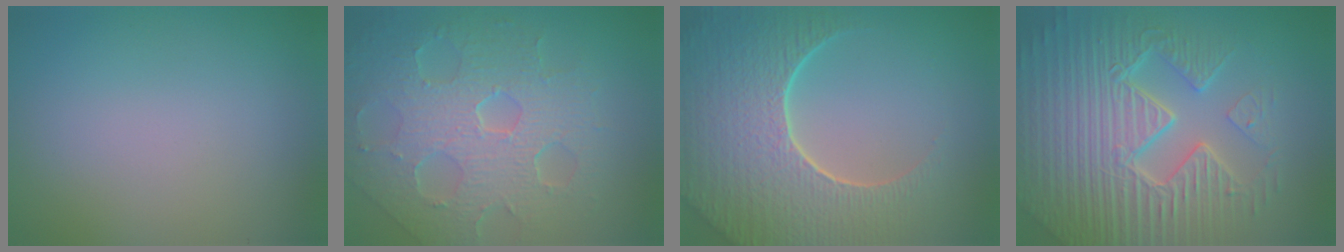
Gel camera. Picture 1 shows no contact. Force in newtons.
{"total": 8.2, "press": 5.6, "slide": 6.0}
{"total": 9.3, "press": 6.7, "slide": 6.5}
{"total": 10.5, "press": 7.0, "slide": 7.8}